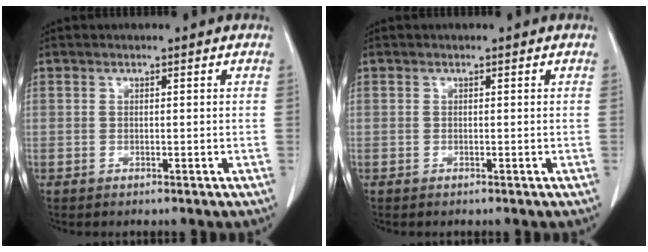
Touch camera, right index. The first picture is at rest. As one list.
[{"total": 0.0}]